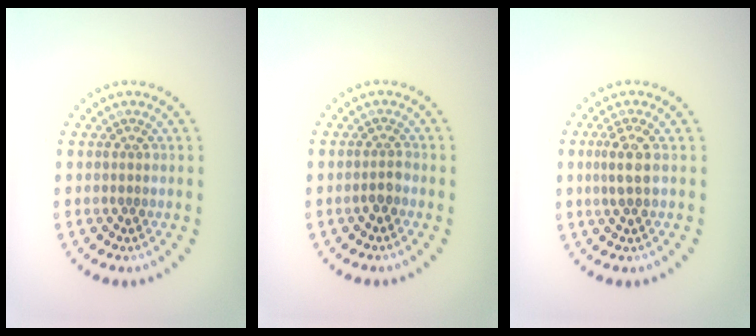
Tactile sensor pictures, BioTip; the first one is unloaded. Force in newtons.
{"total": 1.2, "press": 1.0, "slide": 0.8}
{"total": 2.1, "press": 1.7, "slide": 1.3}